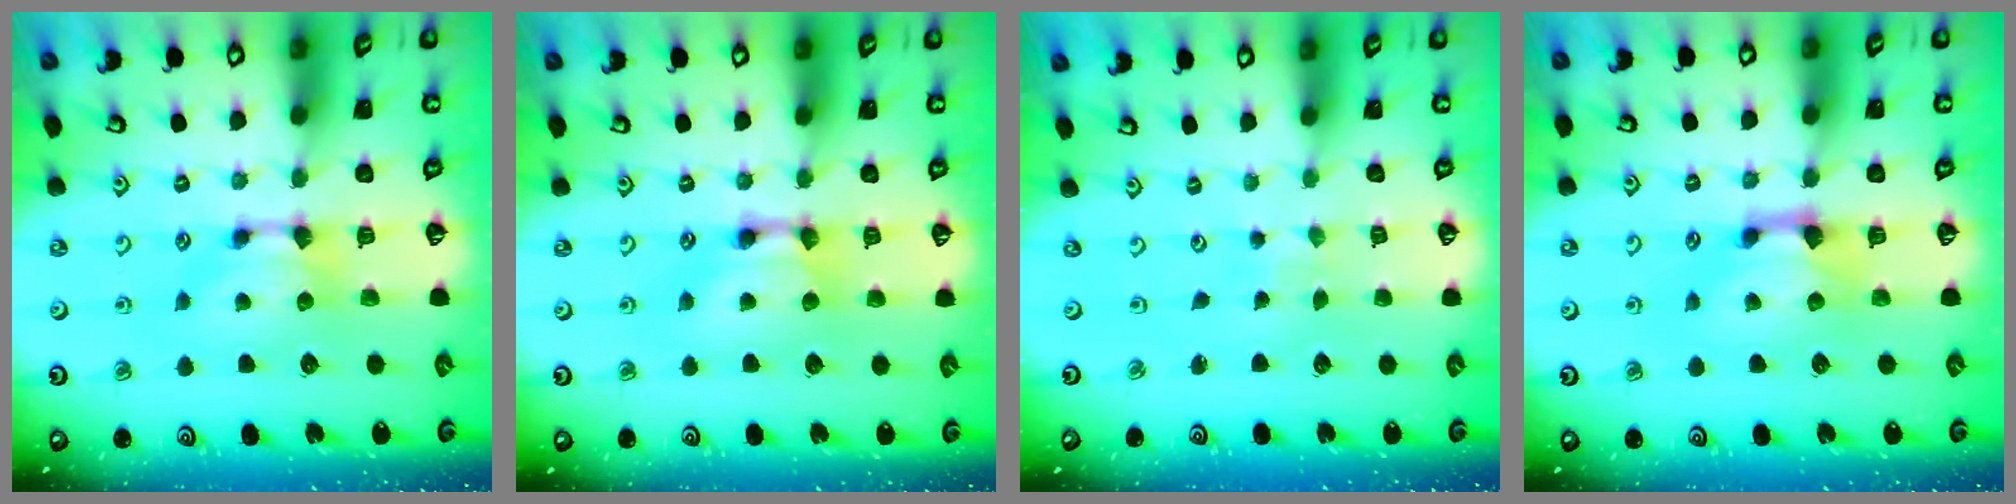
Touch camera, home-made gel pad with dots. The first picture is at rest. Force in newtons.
{"total": 2.2, "press": 2.2, "slide": 0.0}
{"total": 5.6, "press": 5.6, "slide": 0.3}
{"total": 1.6, "press": 1.1, "slide": 1.1}